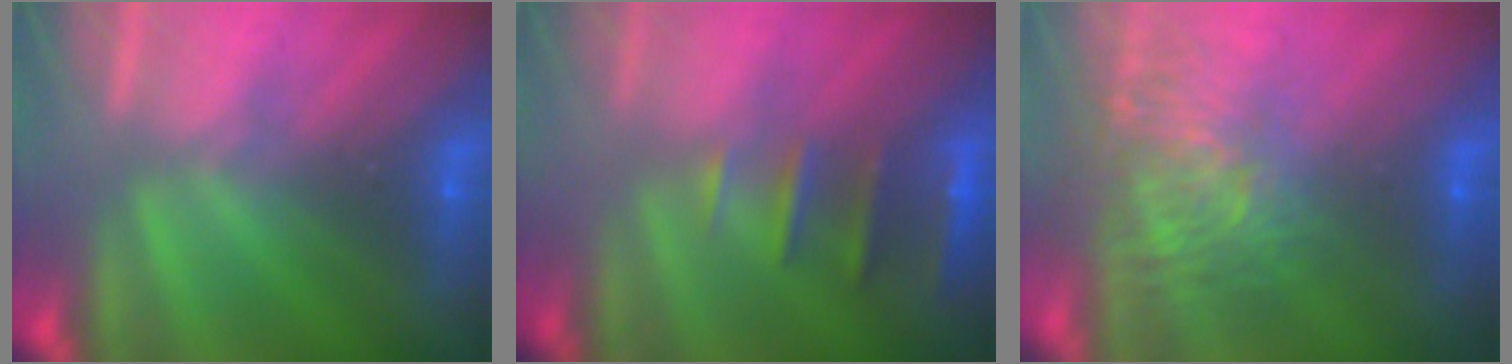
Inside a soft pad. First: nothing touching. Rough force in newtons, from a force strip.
{"total": 2.4}
{"total": 7.7}